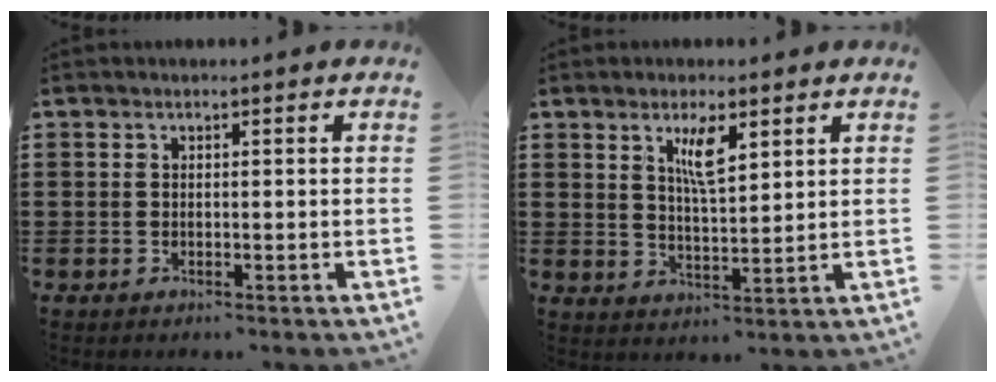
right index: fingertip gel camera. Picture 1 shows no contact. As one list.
[{"total": 5.5, "force": [2.7, 1.5, 4.5], "torque": [-0.089, 0.002, 0.044]}]